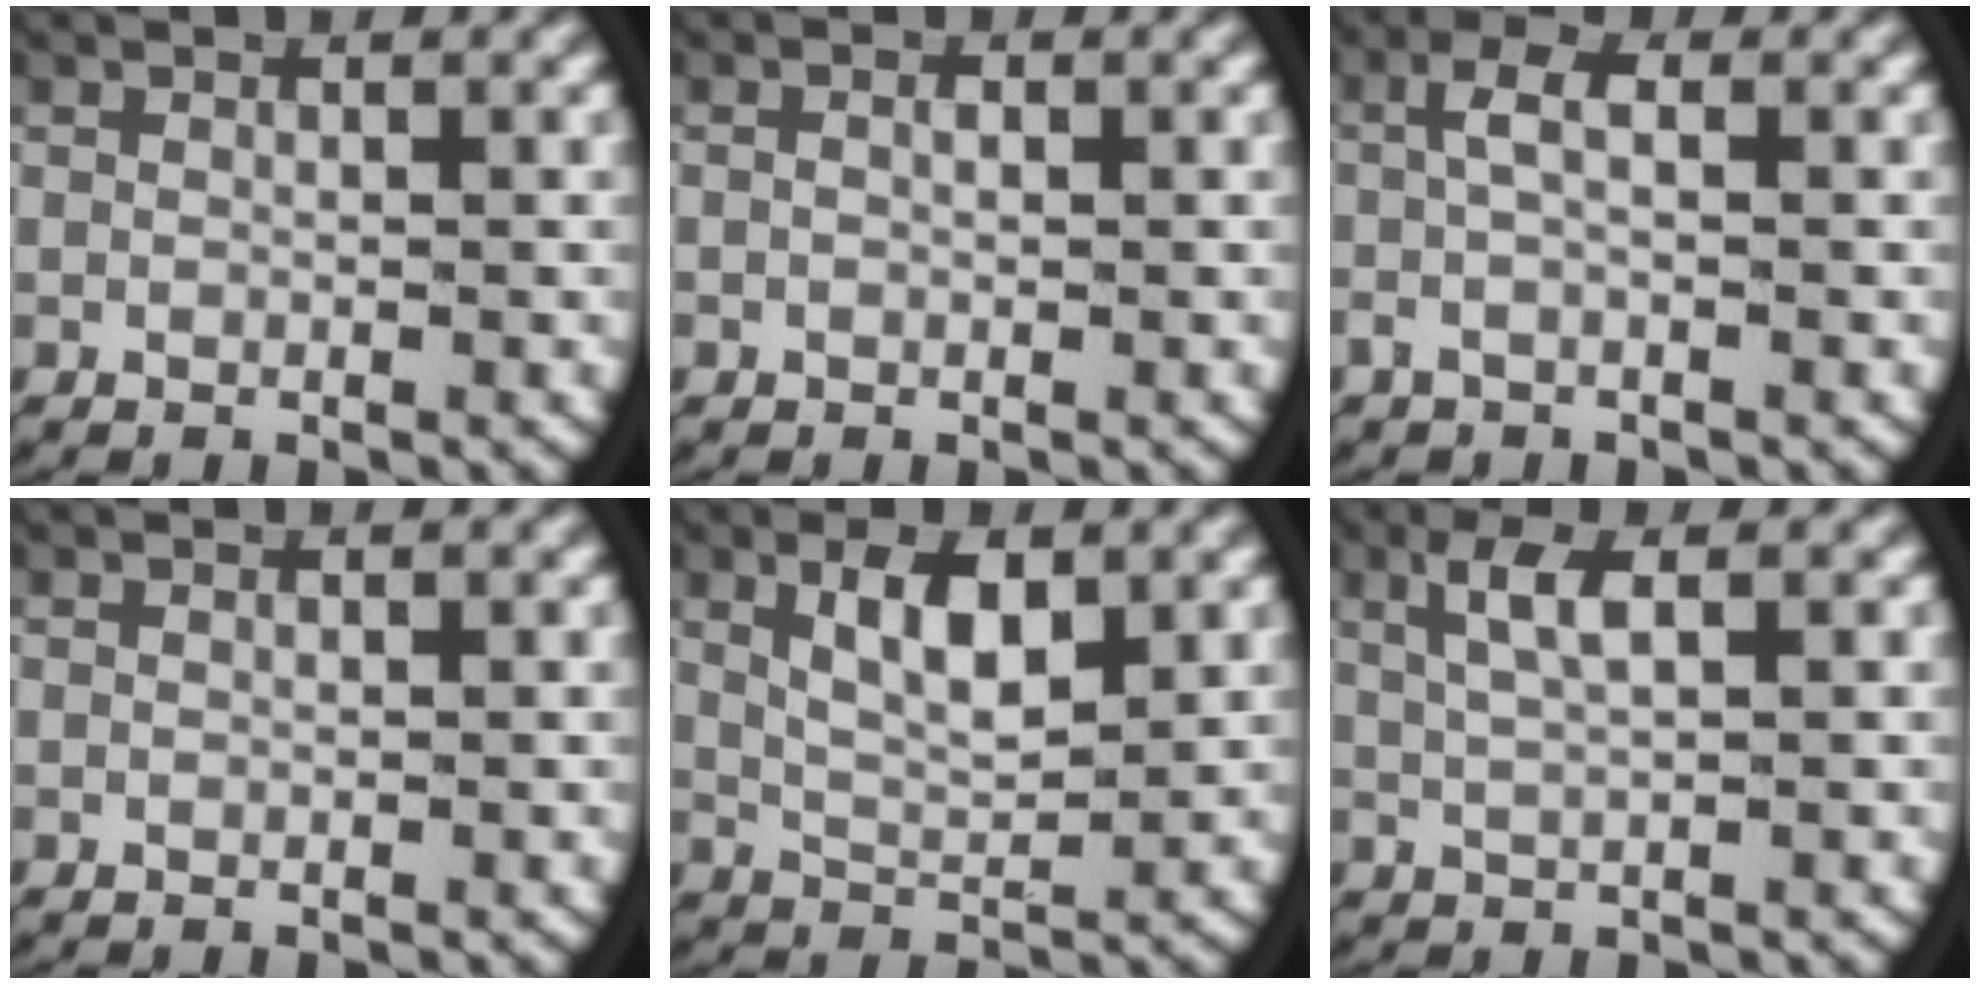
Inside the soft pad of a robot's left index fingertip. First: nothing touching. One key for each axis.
{"total": 0.9, "fx": 0.0, "fy": 0.5, "fz": 0.6, "tx": -0.014, "ty": -0.006, "tz": 0.004}
{"total": 3.0, "fx": -0.1, "fy": 1.2, "fz": 2.8, "tx": -0.067, "ty": 0.003, "tz": -0.005}
{"total": 0.0}
{"total": 4.4, "fx": 1.5, "fy": 2.1, "fz": 3.6, "tx": -0.071, "ty": -0.012, "tz": 0.034}
{"total": 3.1, "fx": 1.2, "fy": 0.9, "fz": 2.7, "tx": -0.059, "ty": 0.005, "tz": 0.024}